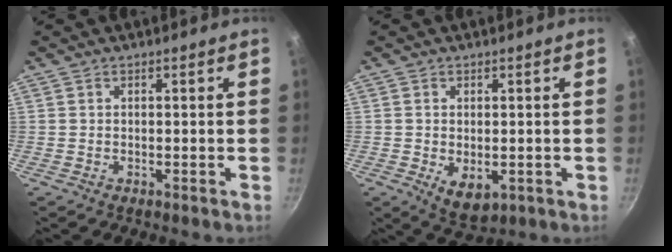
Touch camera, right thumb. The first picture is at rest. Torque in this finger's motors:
{"motor_torque": [-0.32, 0.39, -0.13, 0.13, 0.12]}